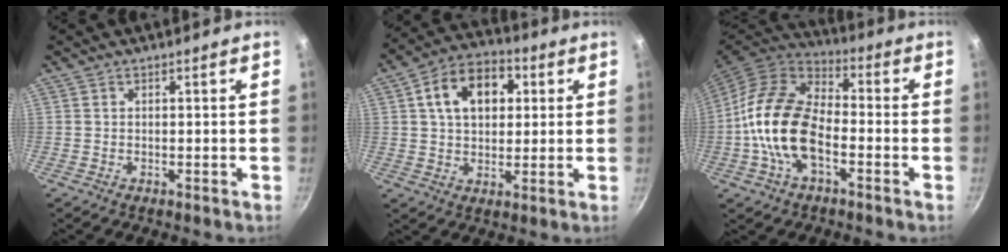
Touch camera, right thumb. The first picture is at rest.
{"total": 12.8, "force": [3.3, 8.9, 8.7], "torque": [-0.110, 0.012, 0.041]}
{"total": 16.4, "force": [-3.5, 9.4, 12.9], "torque": [-0.220, 0.034, -0.079]}